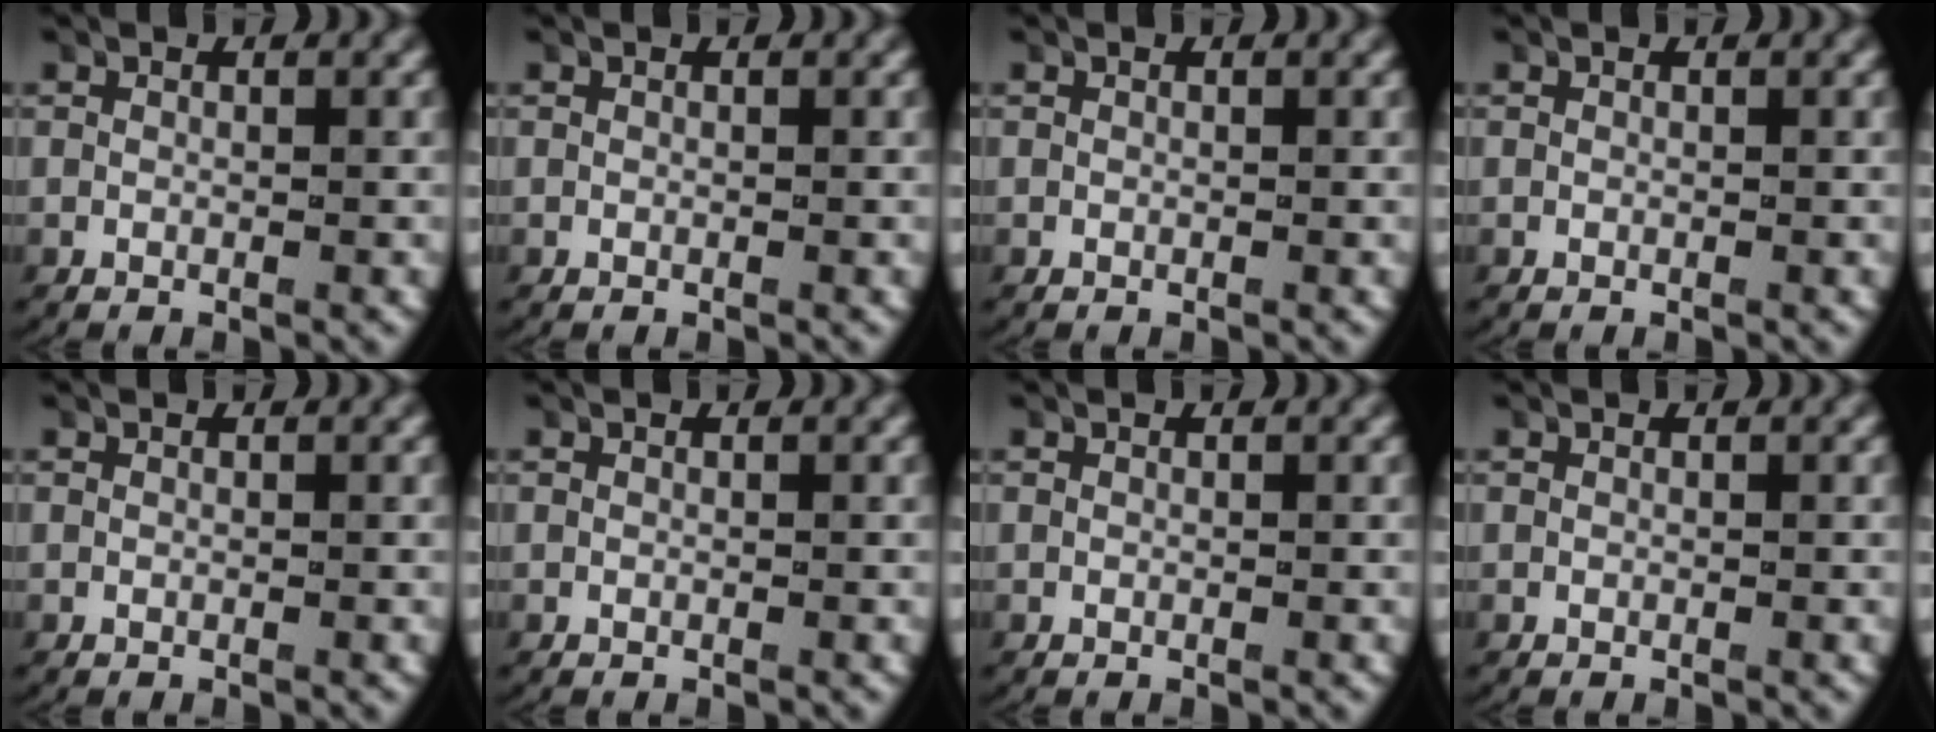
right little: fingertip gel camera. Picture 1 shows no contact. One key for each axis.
{"total": 0.0}
{"total": 0.0}
{"total": 0.0}
{"total": 0.0}
{"total": 0.0}
{"total": 0.0}
{"total": 0.0}